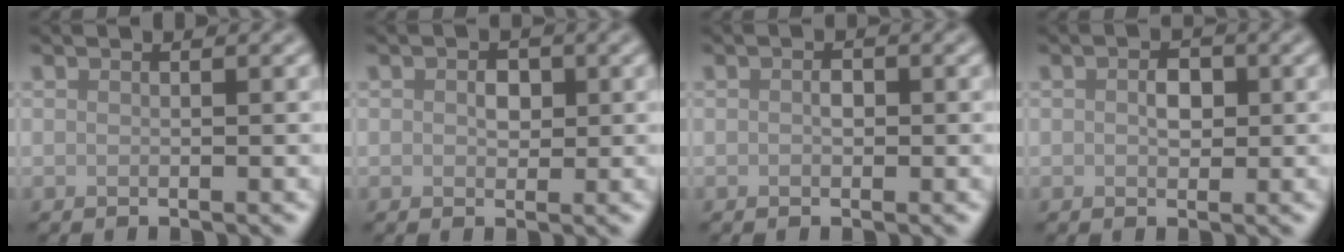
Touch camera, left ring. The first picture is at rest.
{"total": 1.5, "force": [0.2, 1.1, 1.0], "torque": [-0.017, 0.000, 0.000]}
{"total": 1.0, "force": [0.0, 0.6, 0.7], "torque": [-0.013, -0.001, -0.002]}
{"total": 1.8, "force": [0.2, 1.2, 1.3], "torque": [-0.024, 0.001, -0.001]}